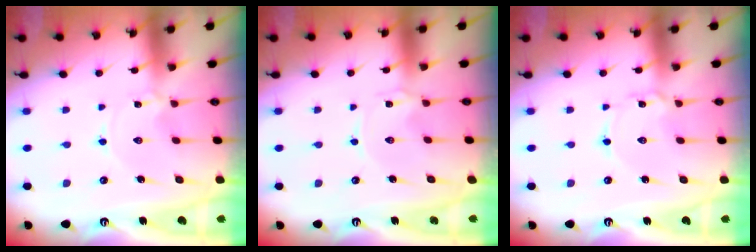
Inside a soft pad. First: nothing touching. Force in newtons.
{"total": 0.0}
{"total": 1.2, "press": 1.2, "slide": 0.1}